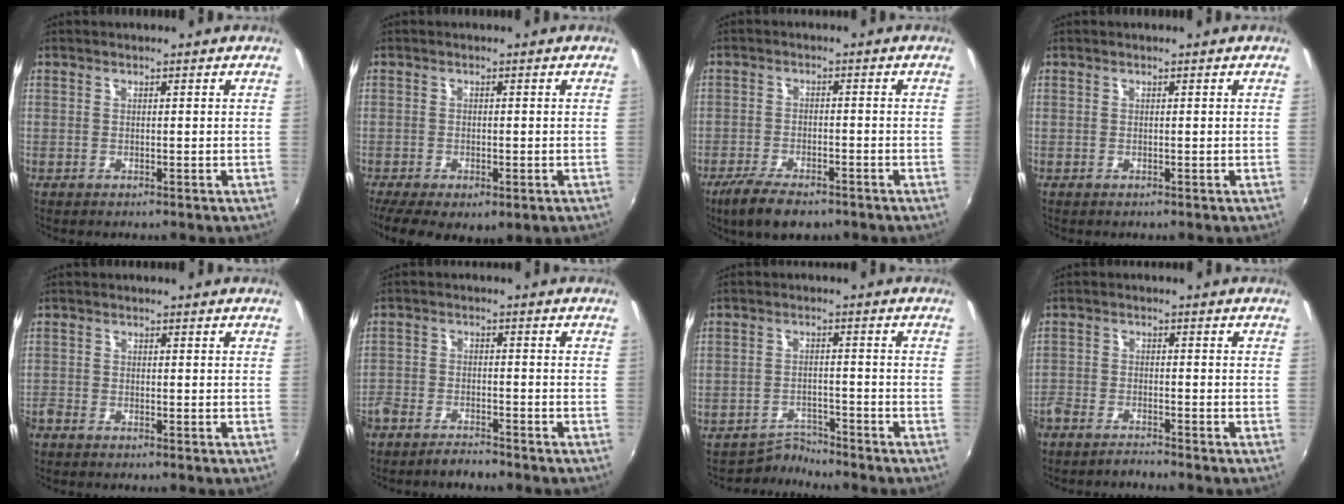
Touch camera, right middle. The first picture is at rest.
{"total": 10.1, "force": [-5.8, 4.5, 7.0], "torque": [-0.149, -0.047, -0.086]}
{"total": 8.1, "force": [-6.0, 2.7, 4.7], "torque": [-0.117, -0.020, -0.105]}
{"total": 0.0}
{"total": 2.2, "force": [-2.0, 0.6, 0.7], "torque": [-0.020, -0.009, -0.042]}
{"total": 6.9, "force": [-6.1, 2.2, 2.4], "torque": [-0.072, -0.011, -0.107]}
{"total": 1.0, "force": [-0.9, 0.4, 0.1], "torque": [-0.007, -0.002, -0.013]}
{"total": 5.3, "force": [-4.9, 0.9, 1.5], "torque": [-0.052, -0.015, -0.095]}